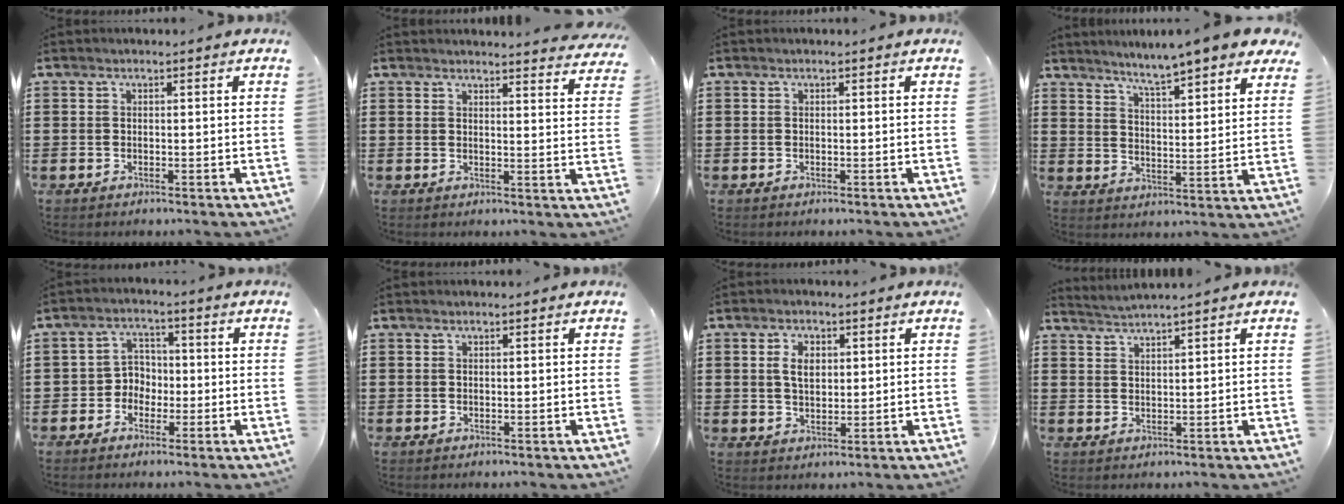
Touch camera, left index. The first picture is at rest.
{"total": 3.1, "force": [3.0, -0.5, 0.4], "torque": [-0.011, -0.019, 0.054]}
{"total": 0.0}
{"total": 5.3, "force": [4.9, -0.7, 1.9], "torque": [-0.062, -0.034, 0.078]}
{"total": 3.8, "force": [-1.8, 3.2, 0.9], "torque": [-0.030, 0.011, -0.042]}
{"total": 0.0}
{"total": 3.8, "force": [1.1, 2.3, 2.8], "torque": [-0.054, 0.008, 0.016]}
{"total": 1.8, "force": [1.7, -0.7, 0.1], "torque": [-0.006, -0.002, 0.032]}